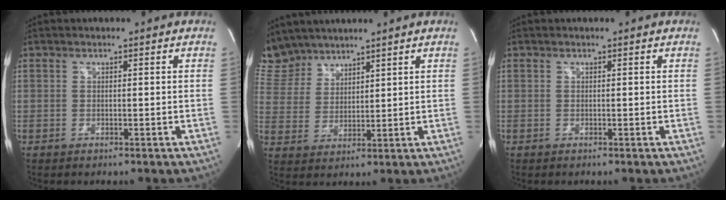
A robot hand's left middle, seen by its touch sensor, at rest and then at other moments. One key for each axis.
{"total": 7.8, "fx": 7.3, "fy": 2.9, "fz": 0.3, "tx": -0.016, "ty": 0.010, "tz": 0.161}
{"total": 0.0}